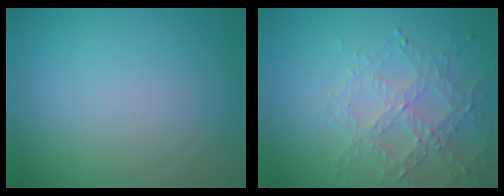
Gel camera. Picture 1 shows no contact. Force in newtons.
{"total": 3.2, "press": 3.0, "slide": 1.3}